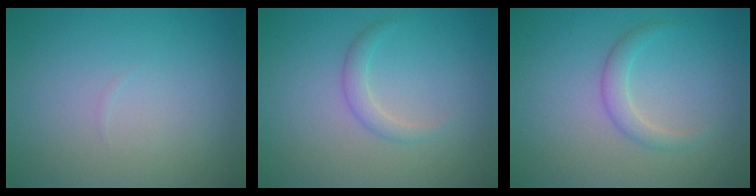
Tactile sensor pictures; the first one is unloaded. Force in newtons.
{"total": 1.4, "press": 1.4, "slide": 0.1}
{"total": 1.7, "press": 1.7, "slide": 0.0}